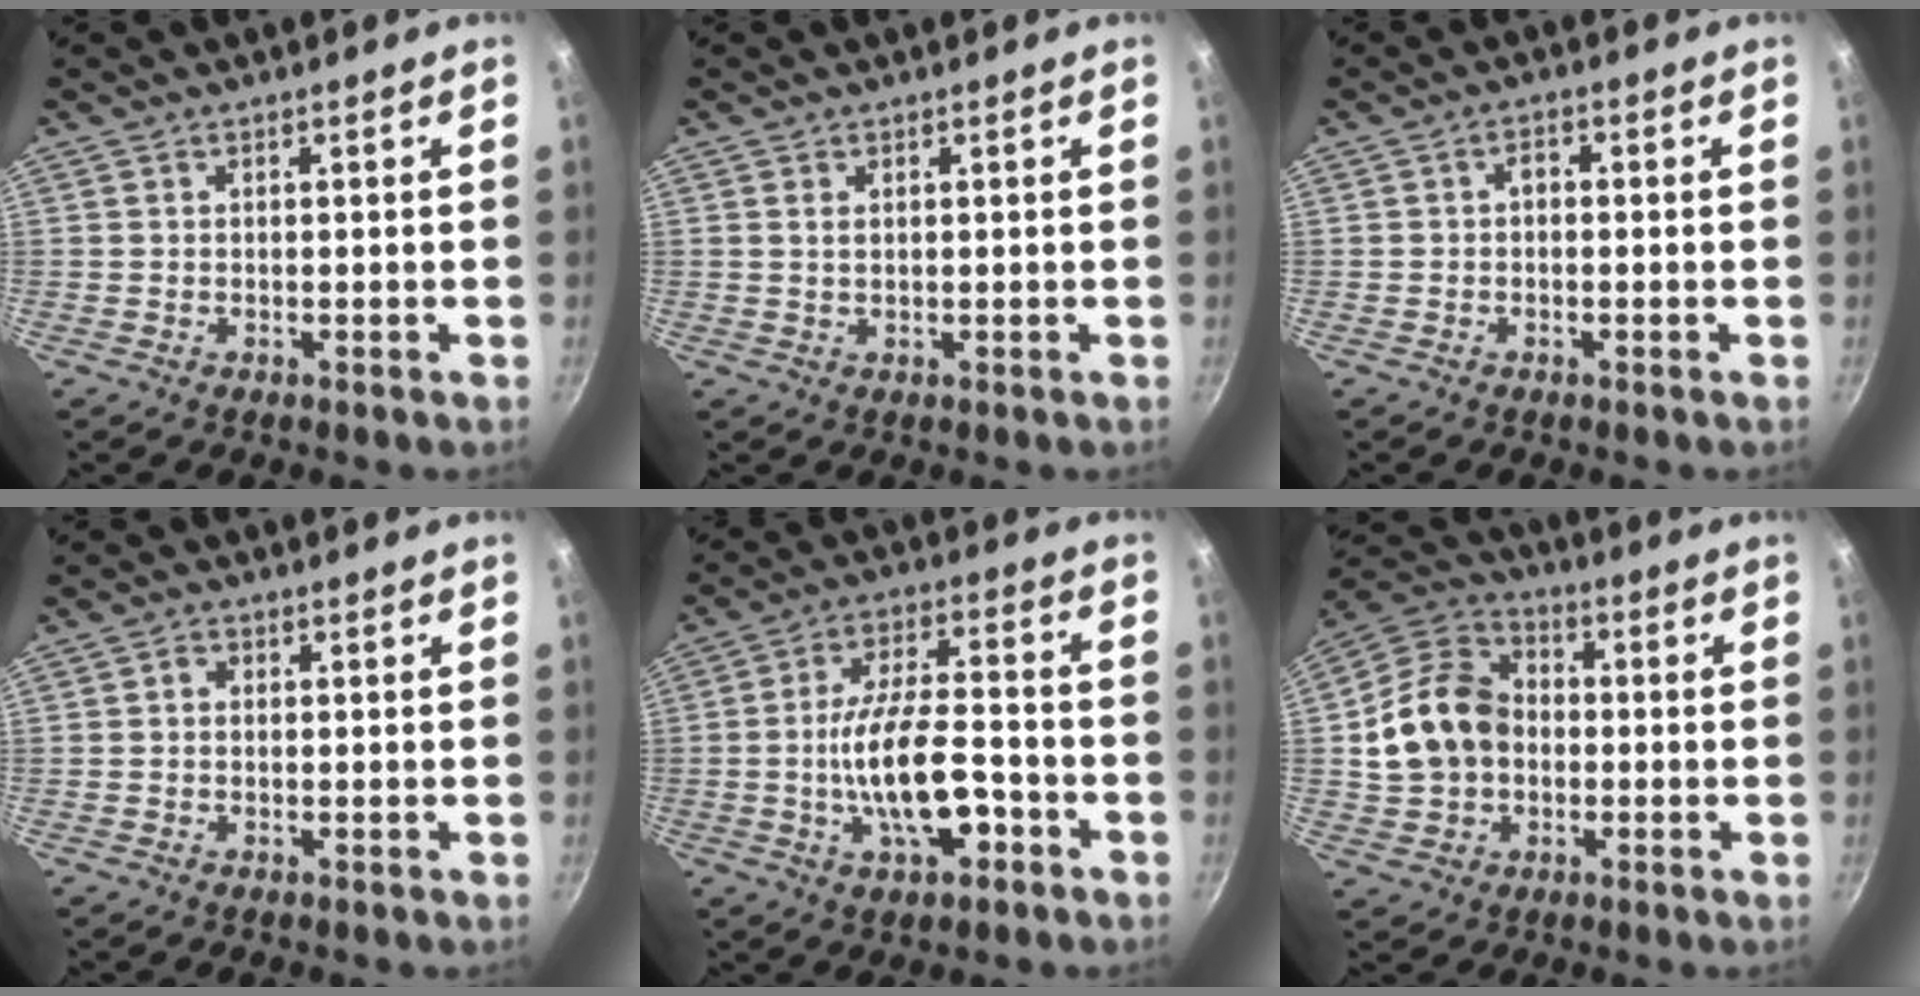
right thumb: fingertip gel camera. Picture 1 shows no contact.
{"total": 1.2, "force": [0.4, 0.7, 0.9], "torque": [-0.015, 0.001, 0.008]}
{"total": 1.7, "force": [-0.3, 1.1, 1.2], "torque": [-0.019, 0.011, -0.008]}
{"total": 1.4, "force": [0.0, 1.2, 0.8], "torque": [-0.013, 0.007, -0.003]}
{"total": 13.8, "force": [-4.3, 5.9, 11.8], "torque": [-0.194, 0.032, -0.073]}
{"total": 14.5, "force": [-0.4, 11.4, 8.9], "torque": [-0.140, 0.030, -0.019]}